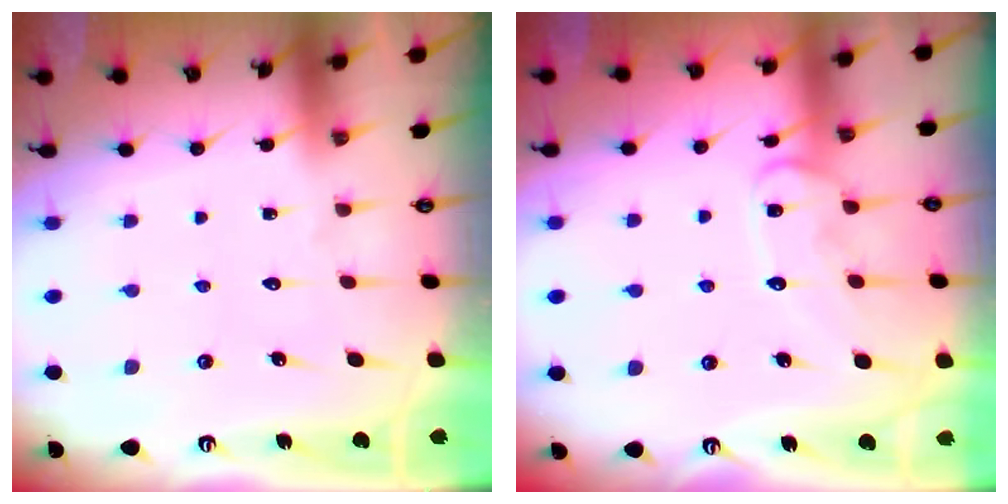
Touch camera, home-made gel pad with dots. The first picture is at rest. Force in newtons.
{"total": 11.4, "press": 11.4, "slide": 1.0}